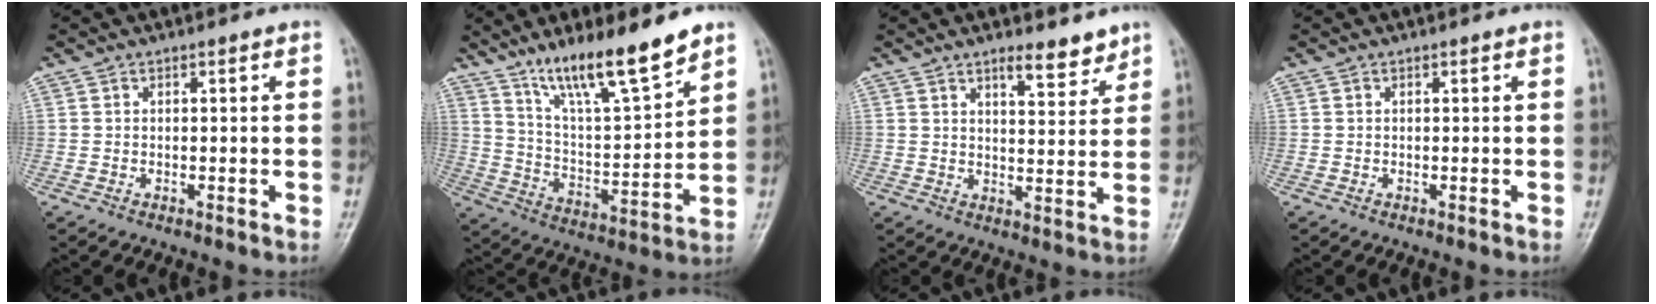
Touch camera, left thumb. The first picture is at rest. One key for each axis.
{"total": 15.4, "fx": 11.3, "fy": 2.7, "fz": 10.1, "tx": -0.158, "ty": -0.068, "tz": 0.209}
{"total": 5.9, "fx": 4.6, "fy": 1.8, "fz": 3.3, "tx": -0.032, "ty": -0.035, "tz": 0.068}
{"total": 0.0}